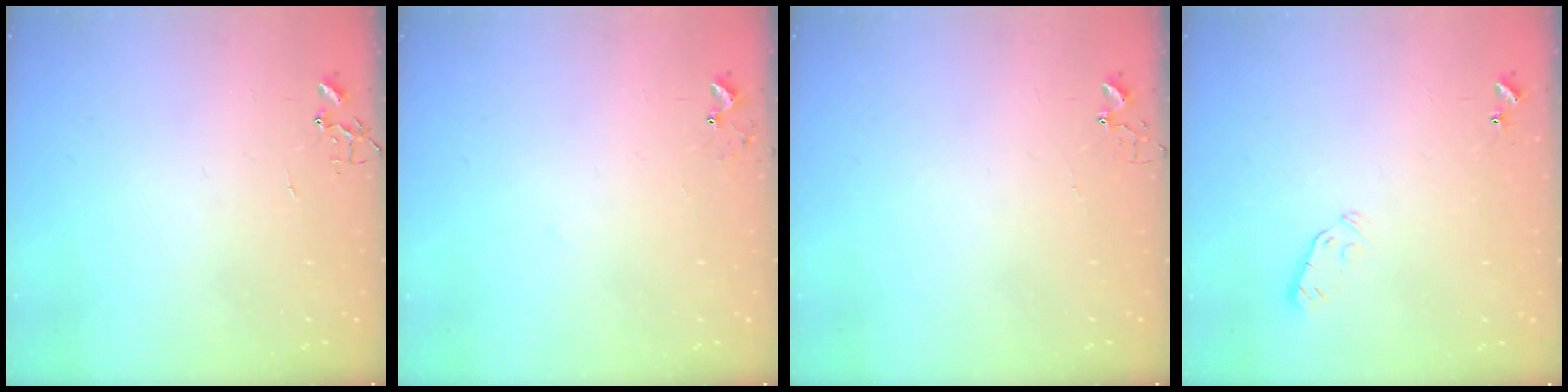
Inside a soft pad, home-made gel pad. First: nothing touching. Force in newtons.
{"total": 5.8, "press": 5.8, "slide": 0.6}
{"total": 2.9, "press": 2.9, "slide": 0.4}
{"total": 3.0, "press": 2.9, "slide": 0.7}